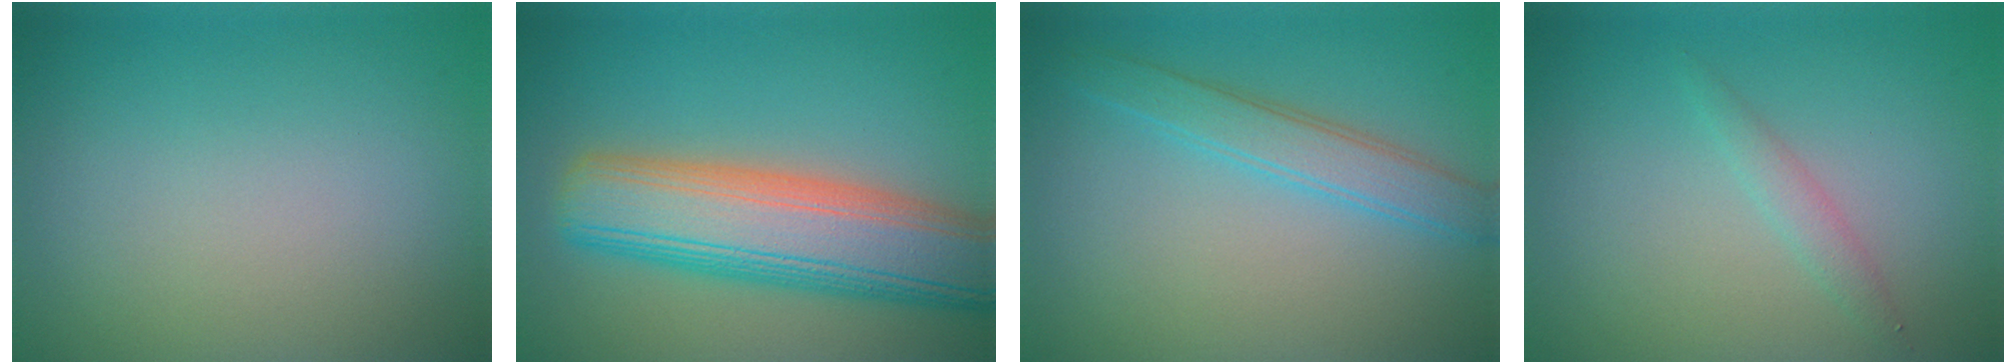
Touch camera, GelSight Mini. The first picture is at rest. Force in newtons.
{"total": 10.2, "press": 10.2, "slide": 0.5}
{"total": 3.1, "press": 3.1, "slide": 0.1}
{"total": 1.2, "press": 1.2, "slide": 0.1}